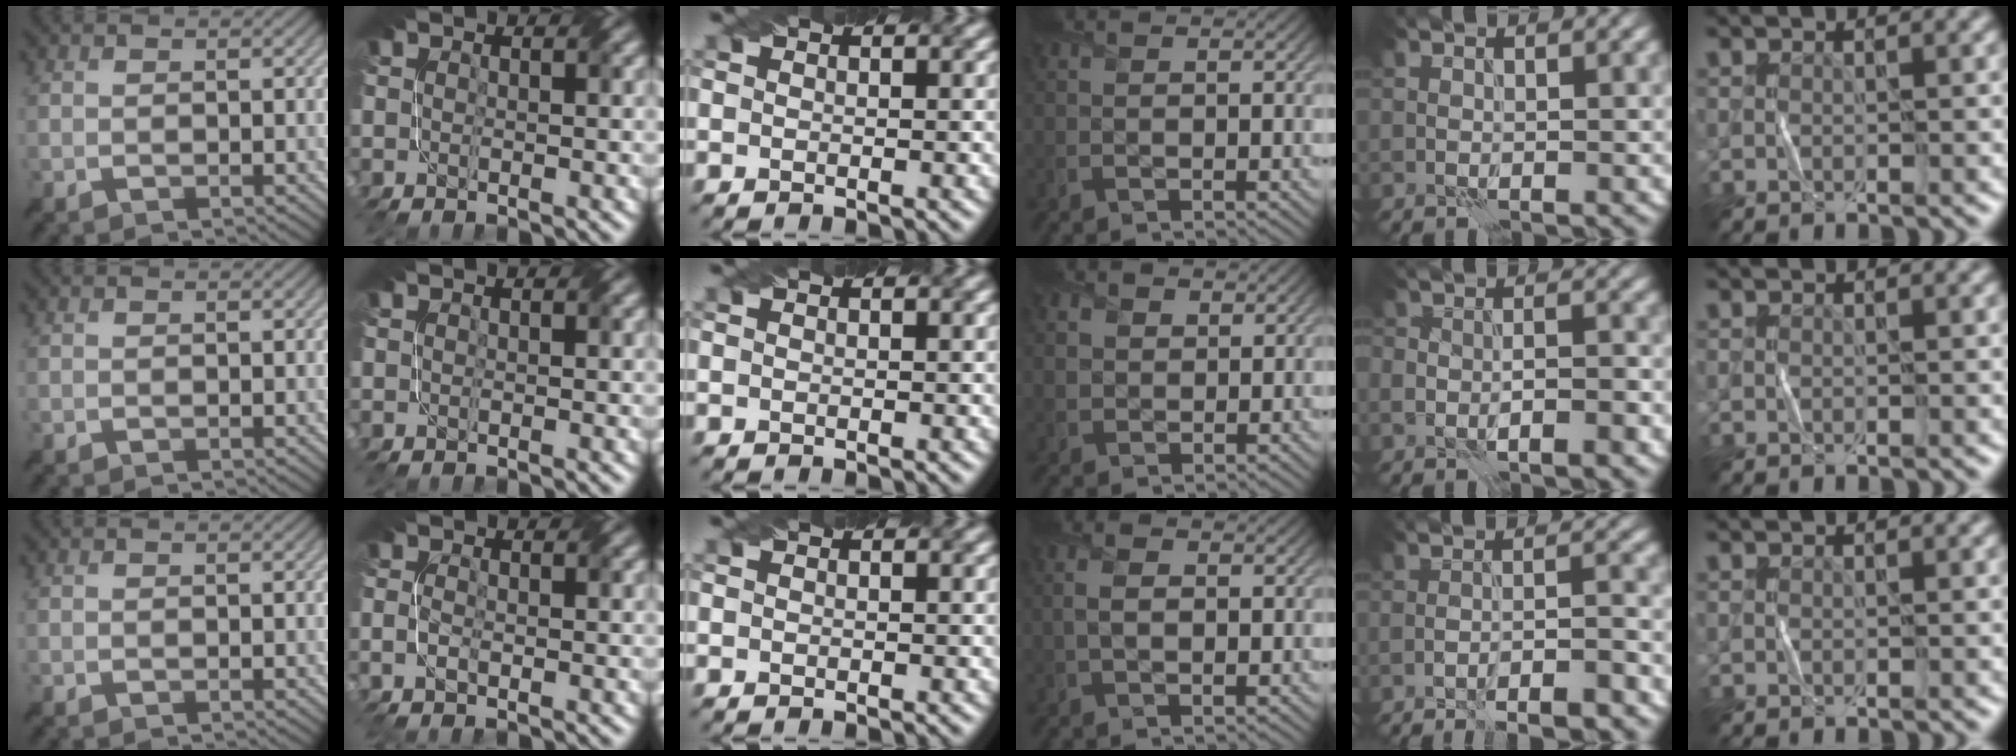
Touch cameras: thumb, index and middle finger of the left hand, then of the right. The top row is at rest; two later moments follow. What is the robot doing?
{"motion": "fold", "object": "bubble wrap"}